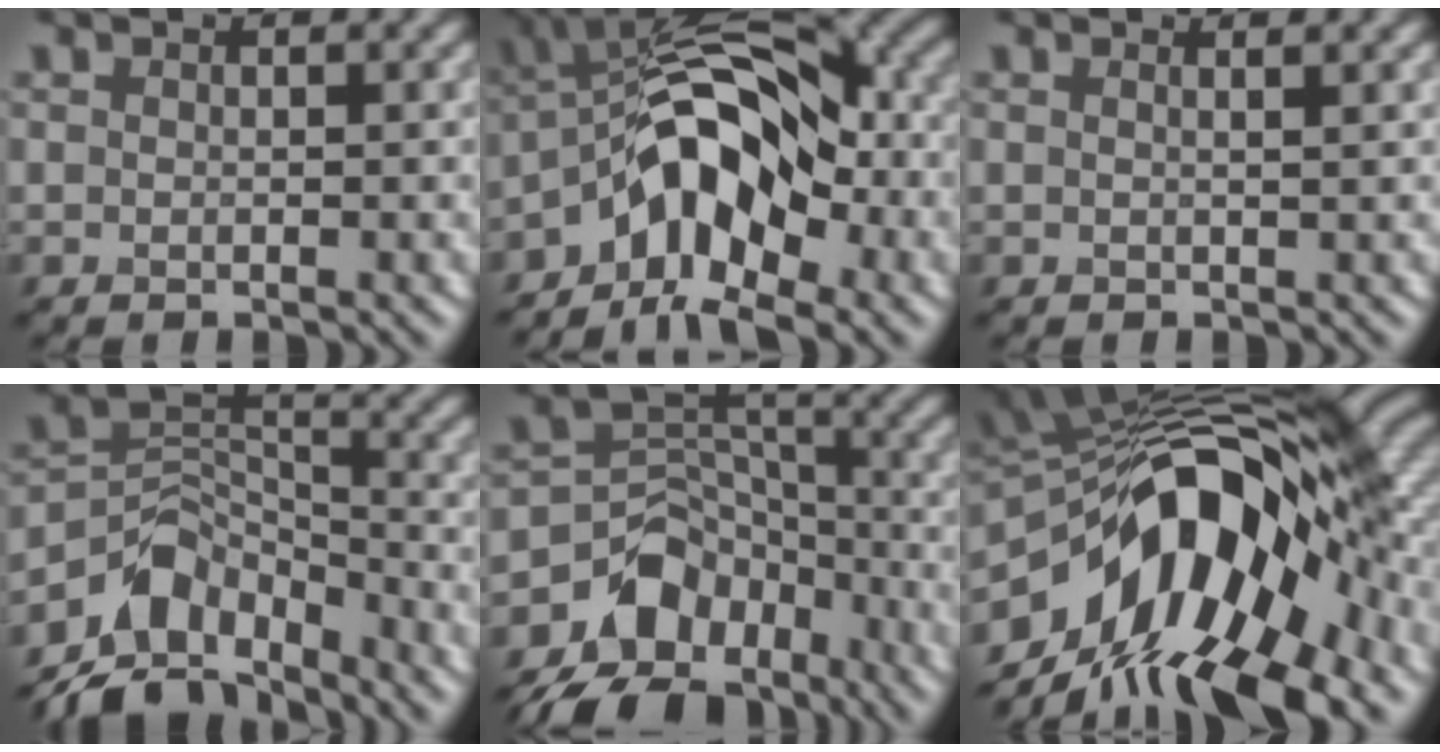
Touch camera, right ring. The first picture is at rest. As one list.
[{"total": 10.3, "force": [-3.9, 5.0, 8.1], "torque": [-0.120, 0.028, -0.081]}, {"total": 1.7, "force": [0.9, 0.7, 1.2], "torque": [-0.005, 0.004, -0.009]}, {"total": 7.9, "force": [-5.9, 4.2, 3.1], "torque": [-0.034, -0.002, -0.114]}, {"total": 11.2, "force": [-7.5, 7.1, 4.3], "torque": [-0.060, 0.008, -0.121]}, {"total": 16.1, "force": [-6.0, 8.0, 12.6], "torque": [-0.181, 0.010, -0.112]}]